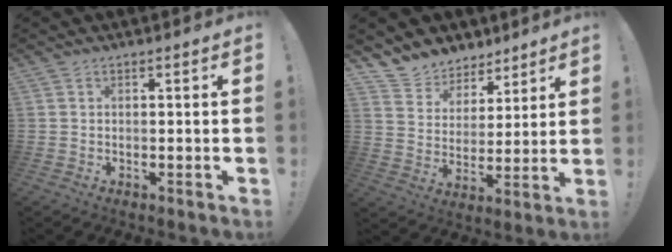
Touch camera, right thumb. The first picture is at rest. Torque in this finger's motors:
{"motor_torque": [-0.38, 0.46, -0.08, 0.30, 0.01]}